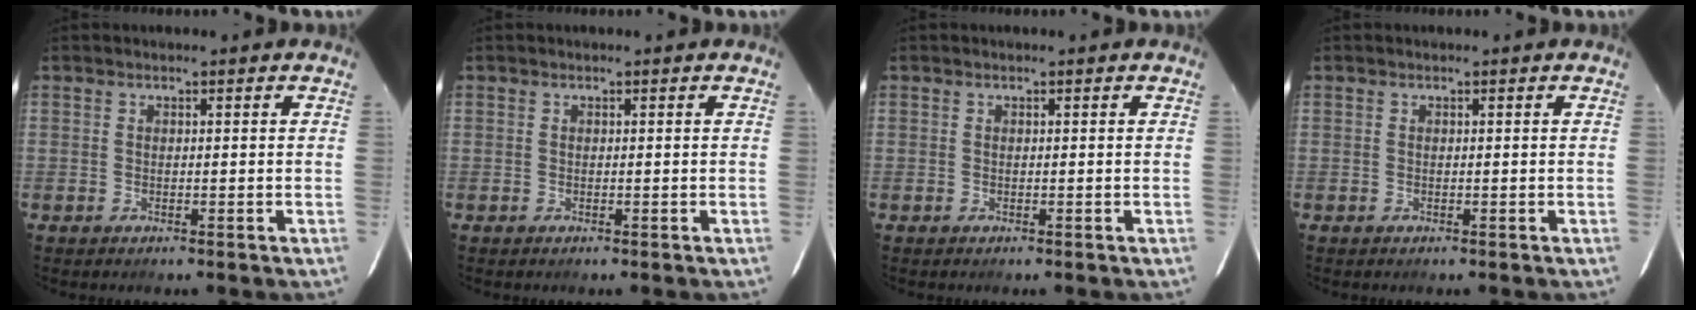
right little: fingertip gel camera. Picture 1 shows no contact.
{"total": 0.0}
{"total": 0.0}
{"total": 0.0}